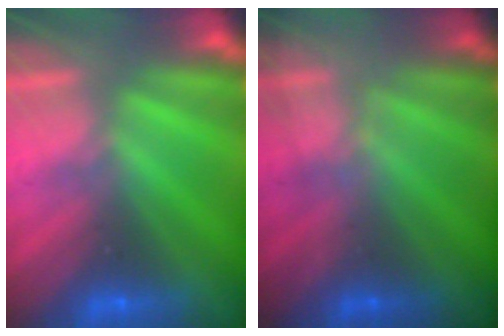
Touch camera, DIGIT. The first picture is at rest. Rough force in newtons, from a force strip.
{"total": 1.3}